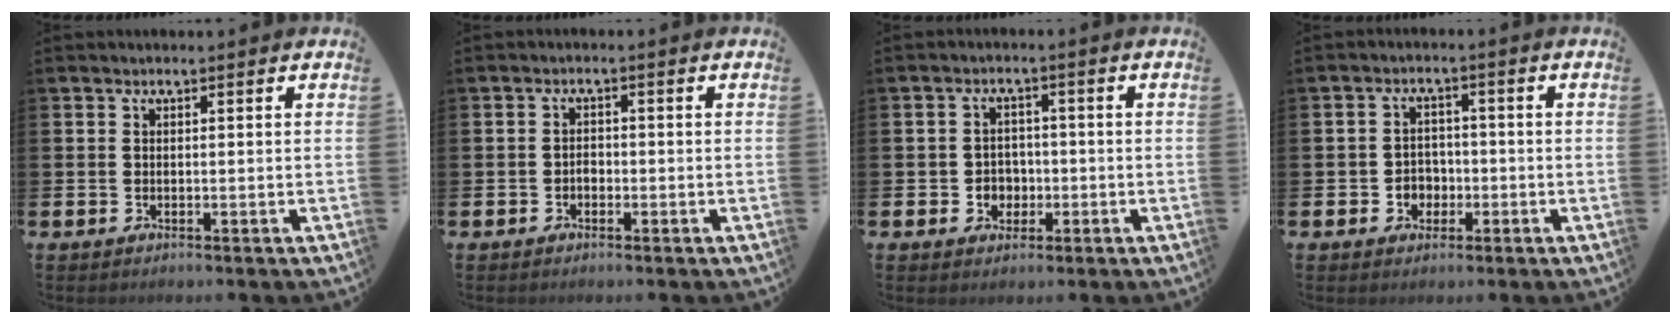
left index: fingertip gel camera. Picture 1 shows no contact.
{"total": 1.2, "force": [-0.6, 0.9, 0.6], "torque": [-0.006, 0.000, -0.013]}
{"total": 2.8, "force": [-0.7, 2.7, 0.8], "torque": [-0.010, 0.001, -0.022]}
{"total": 3.0, "force": [-1.0, 2.7, 0.8], "torque": [-0.019, 0.001, -0.026]}